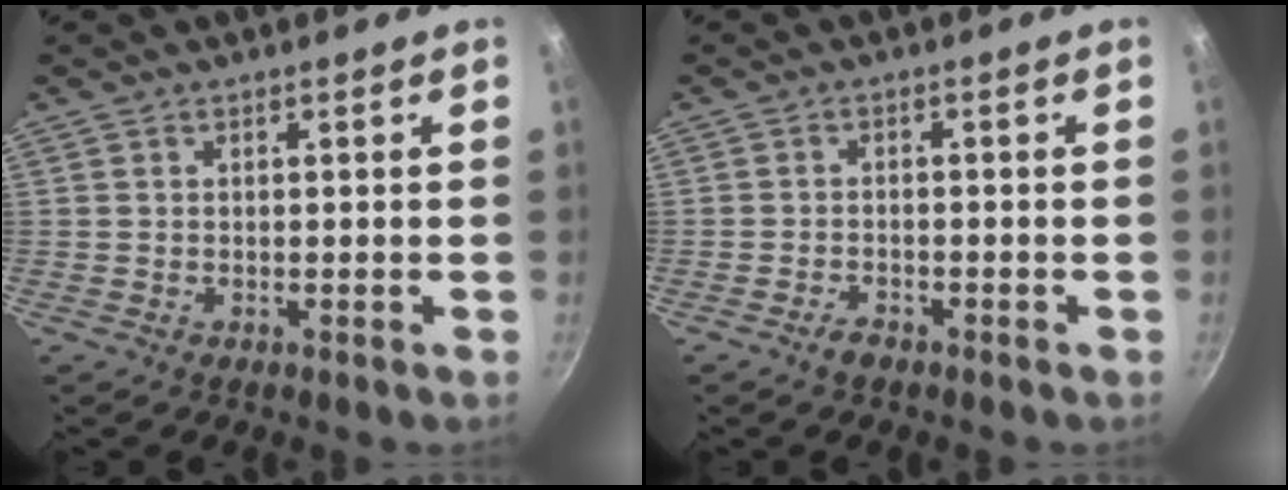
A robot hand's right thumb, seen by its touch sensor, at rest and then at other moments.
{"total": 2.1, "force": [-1.6, 0.9, 1.0], "torque": [-0.019, 0.017, -0.028]}